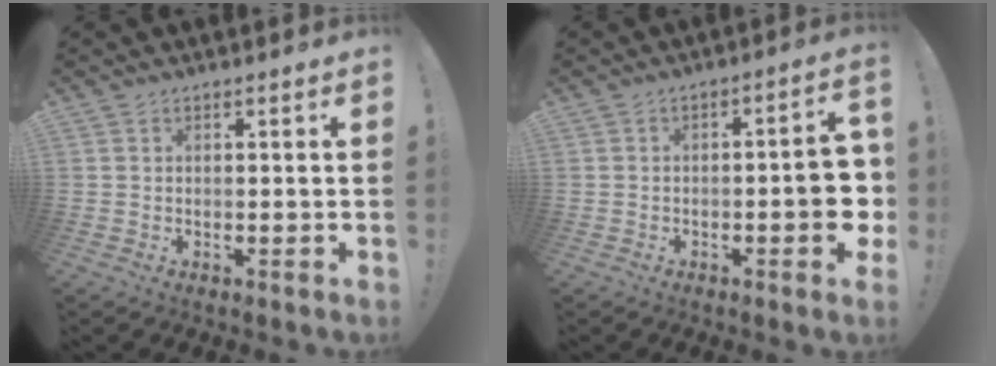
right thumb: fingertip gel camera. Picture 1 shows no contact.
{"total": 9.5, "force": [-2.4, 2.4, 8.9], "torque": [-0.120, 0.009, -0.038]}